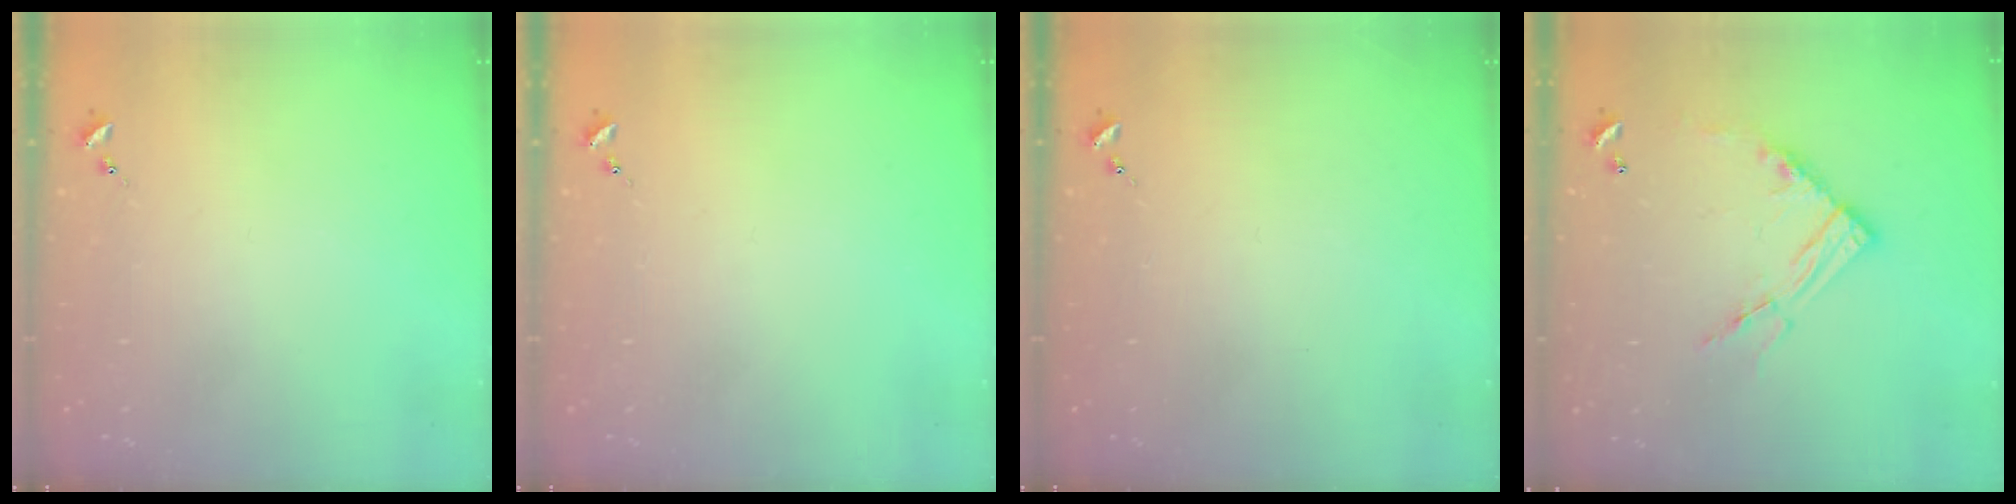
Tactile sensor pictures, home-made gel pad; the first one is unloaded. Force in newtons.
{"total": 0.0}
{"total": 0.0}
{"total": 13.1, "press": 13.0, "slide": 1.2}